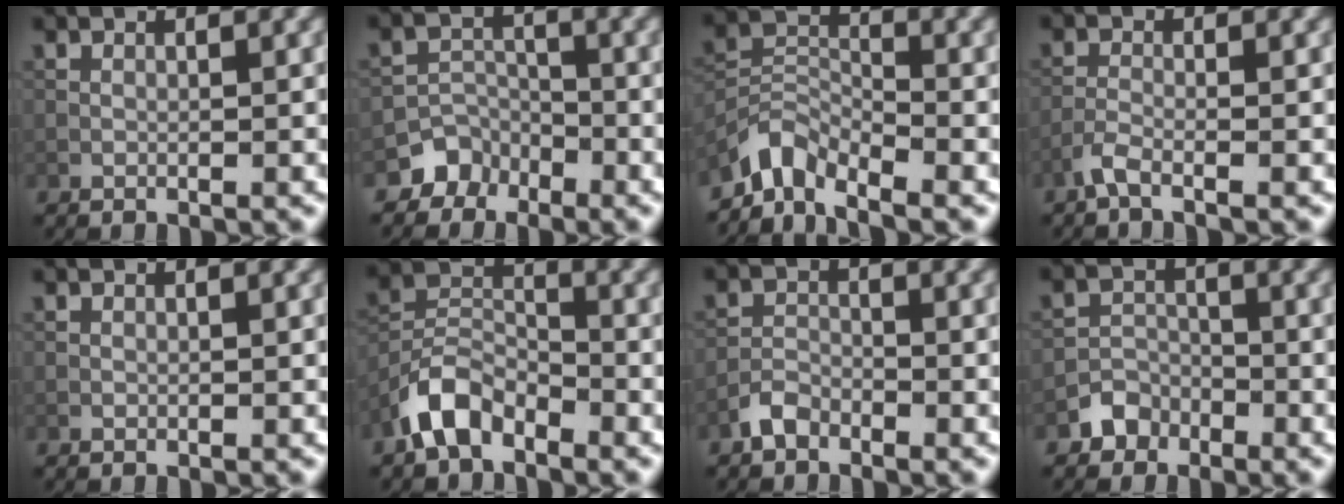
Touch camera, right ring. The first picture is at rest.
{"total": 2.9, "force": [-2.2, 1.9, 0.1], "torque": [0.013, 0.007, -0.041]}
{"total": 4.0, "force": [-3.5, 1.3, 1.3], "torque": [-0.020, 0.004, -0.083]}
{"total": 1.8, "force": [-1.3, 0.3, 1.1], "torque": [-0.027, 0.000, -0.036]}
{"total": 0.0}
{"total": 5.2, "force": [-3.7, 2.6, 2.6], "torque": [-0.048, 0.008, -0.083]}
{"total": 2.0, "force": [-1.6, 1.0, 0.7], "torque": [-0.010, 0.009, -0.036]}
{"total": 2.3, "force": [-1.7, 1.6, 0.2], "torque": [0.008, 0.010, -0.034]}